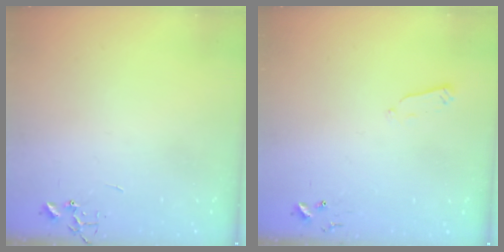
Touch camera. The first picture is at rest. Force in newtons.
{"total": 3.7, "press": 3.6, "slide": 0.8}